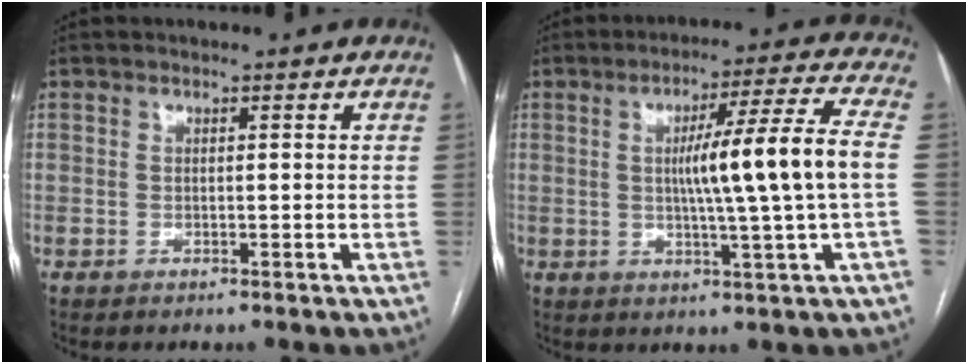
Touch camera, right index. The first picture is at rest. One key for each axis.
{"total": 12.3, "fx": 0.3, "fy": -1.6, "fz": 12.2, "tx": -0.193, "ty": 0.001, "tz": 0.007}